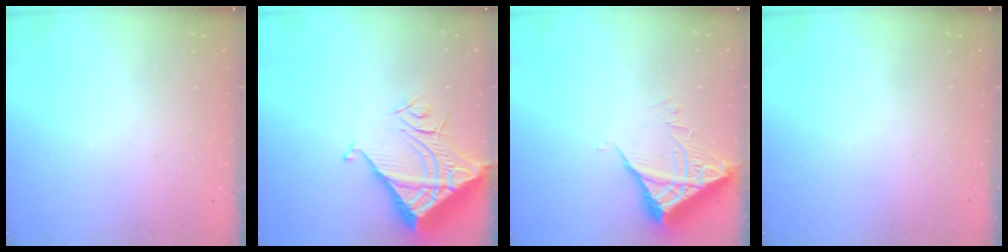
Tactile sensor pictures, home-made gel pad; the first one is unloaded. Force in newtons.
{"total": 10.3, "press": 10.3, "slide": 1.3}
{"total": 5.7, "press": 5.7, "slide": 0.5}
{"total": 0.0}